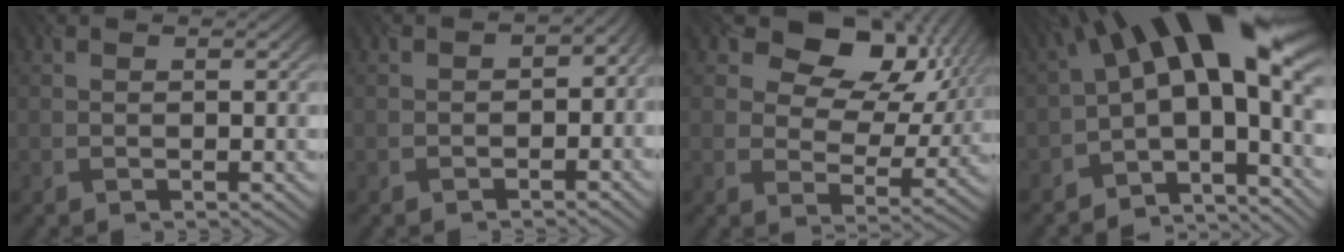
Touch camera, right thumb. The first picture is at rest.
{"total": 3.2, "force": [-1.8, 1.8, 2.0], "torque": [-0.023, -0.005, -0.019]}
{"total": 11.7, "force": [5.5, 7.7, 6.9], "torque": [-0.105, 0.001, 0.086]}
{"total": 16.7, "force": [0.5, 6.7, 15.3], "torque": [-0.219, 0.020, 0.011]}